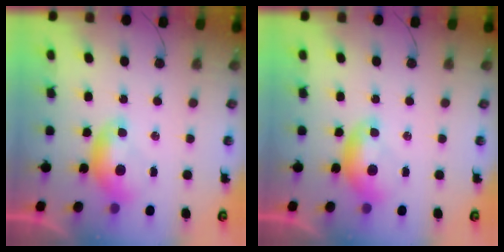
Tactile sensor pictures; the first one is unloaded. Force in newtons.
{"total": 0.0}